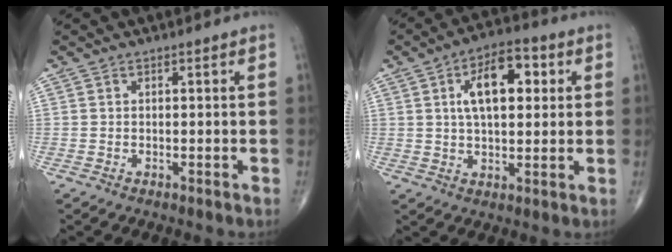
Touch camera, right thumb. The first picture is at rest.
{"total": 11.7, "force": [3.0, 5.9, 9.7], "torque": [-0.133, 0.009, 0.044]}